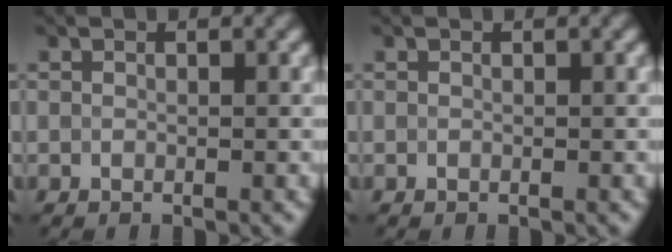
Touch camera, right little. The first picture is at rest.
{"total": 0.0}